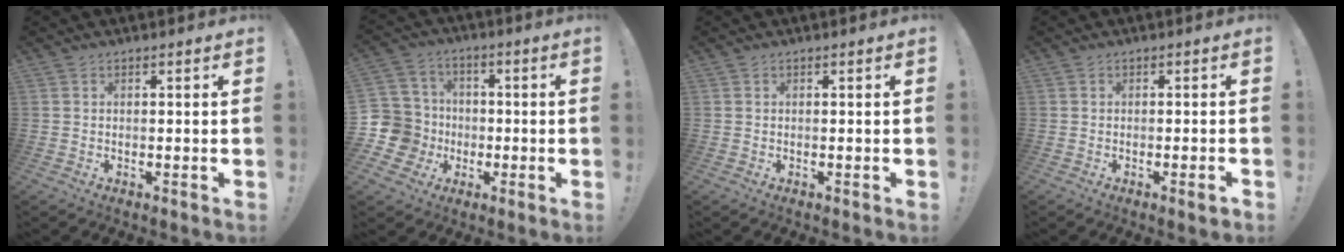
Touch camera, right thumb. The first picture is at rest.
{"total": 11.9, "force": [-2.6, 11.1, 3.3], "torque": [-0.065, 0.023, -0.040]}
{"total": 0.0}
{"total": 2.2, "force": [-0.9, 0.1, 2.0], "torque": [-0.034, 0.002, -0.012]}